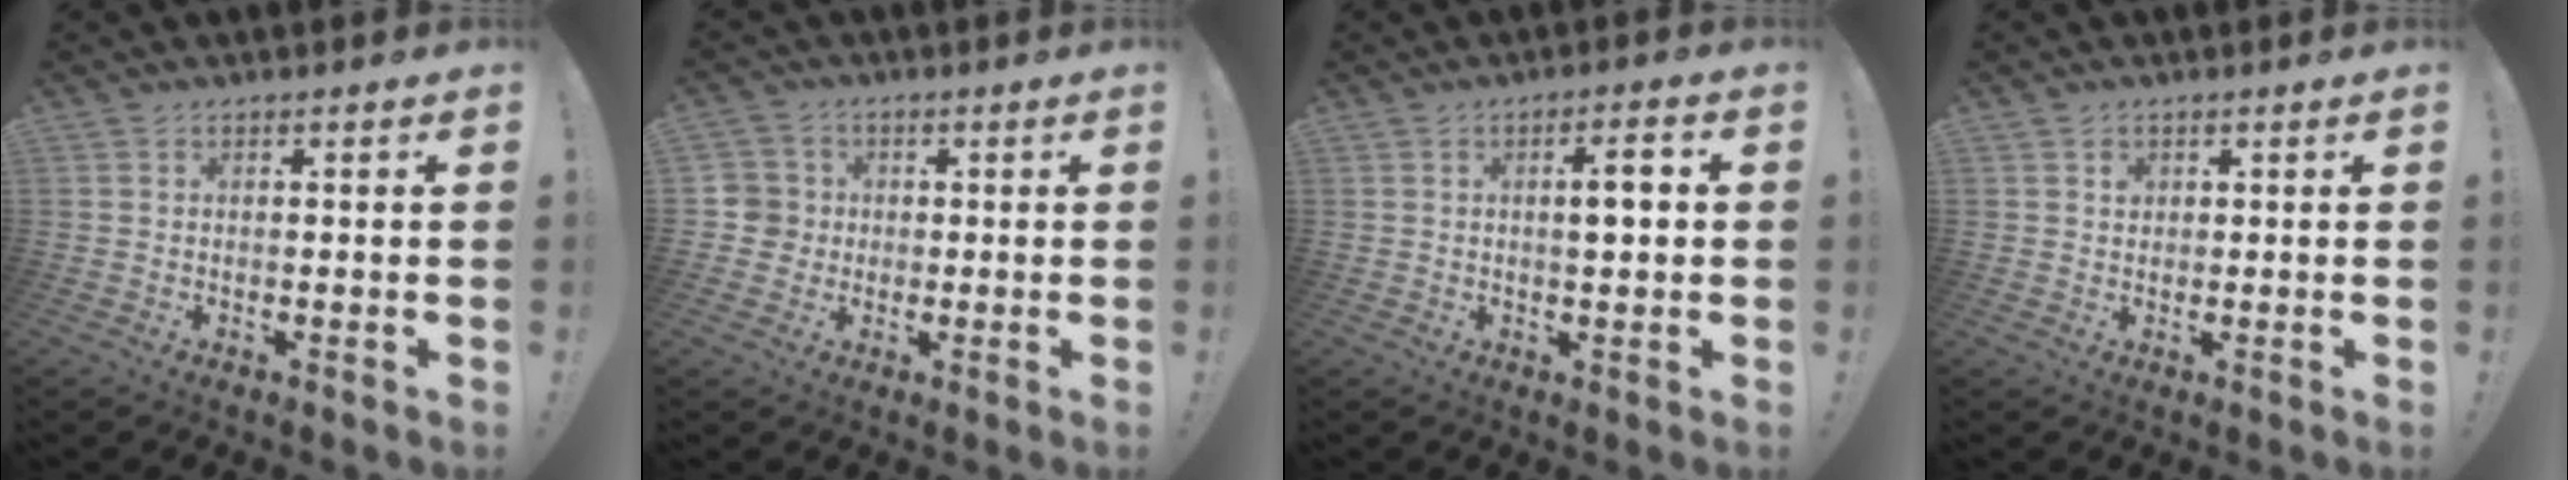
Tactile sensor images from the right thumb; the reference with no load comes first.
{"total": 5.5, "force": [0.1, 5.5, 1.0], "torque": [-0.021, 0.003, 0.002]}
{"total": 5.3, "force": [0.6, 1.2, 5.1], "torque": [-0.073, -0.003, 0.001]}
{"total": 1.4, "force": [0.6, 1.2, 0.3], "torque": [0.004, -0.003, 0.009]}